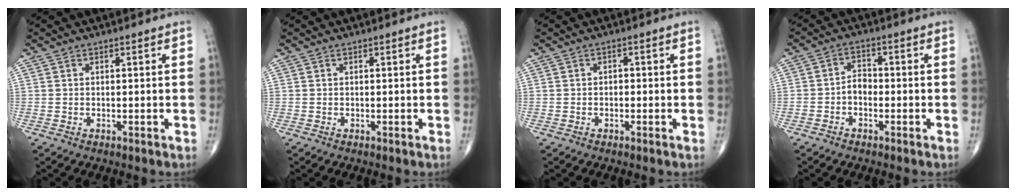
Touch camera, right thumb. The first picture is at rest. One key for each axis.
{"total": 0.0}
{"total": 1.1, "fx": -0.2, "fy": 0.8, "fz": 0.7, "tx": -0.003, "ty": 0.004, "tz": -0.006}
{"total": 3.4, "fx": -1.2, "fy": 2.4, "fz": 2.1, "tx": -0.023, "ty": 0.019, "tz": -0.028}